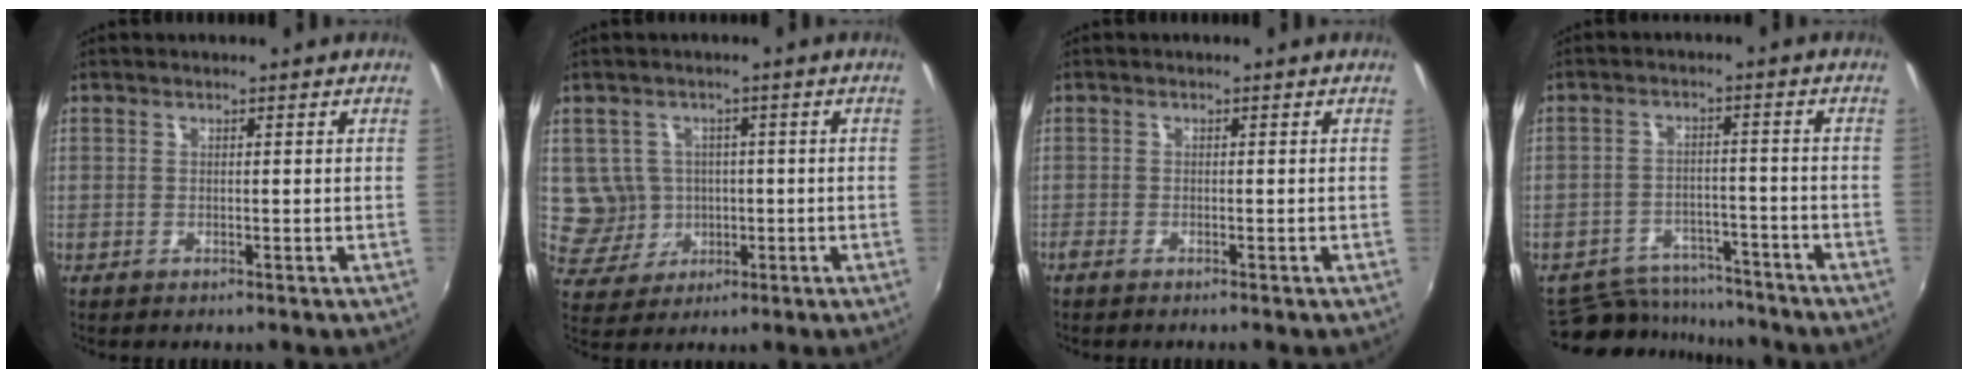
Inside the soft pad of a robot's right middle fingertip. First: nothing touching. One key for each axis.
{"total": 6.3, "fx": 0.1, "fy": 6.2, "fz": 1.1, "tx": -0.032, "ty": 0.013, "tz": 0.019}
{"total": 0.9, "fx": -0.8, "fy": 0.0, "fz": 0.4, "tx": -0.008, "ty": -0.003, "tz": -0.018}
{"total": 12.3, "fx": -11.0, "fy": 4.6, "fz": 2.9, "tx": -0.075, "ty": 0.013, "tz": -0.155}